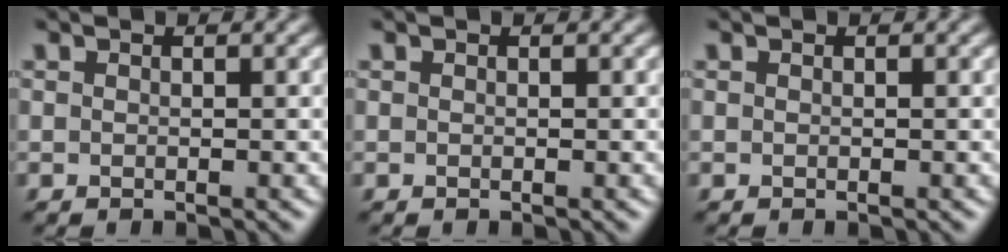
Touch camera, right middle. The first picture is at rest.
{"total": 0.0}
{"total": 0.0}